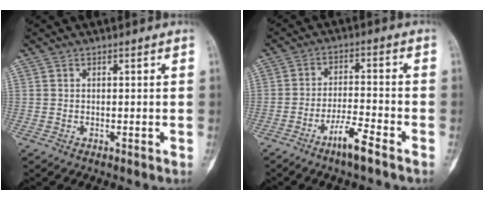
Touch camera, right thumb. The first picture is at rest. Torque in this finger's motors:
{"motor_torque": [1.00, 0.12, 0.75, -0.27, 0.25]}